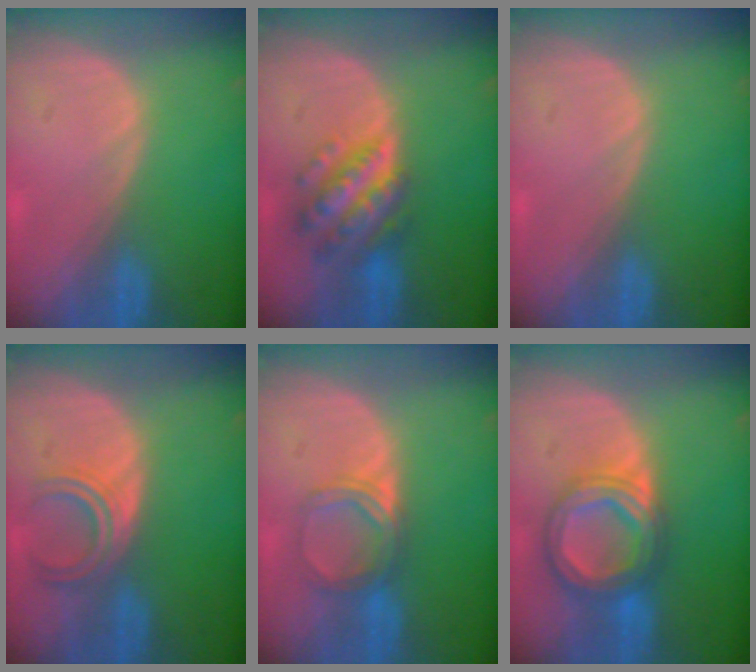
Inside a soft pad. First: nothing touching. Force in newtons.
{"total": 7.7, "press": 7.7, "slide": 0.4}
{"total": 0.0}
{"total": 4.4, "press": 4.3, "slide": 1.1}
{"total": 5.0, "press": 4.6, "slide": 1.9}
{"total": 8.2, "press": 8.2, "slide": 0.6}